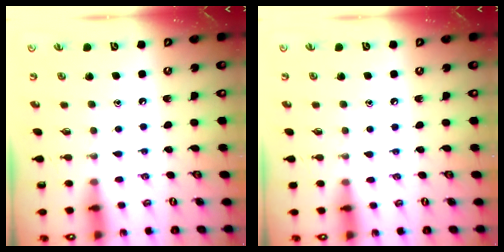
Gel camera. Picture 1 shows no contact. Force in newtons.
{"total": 3.5, "press": 3.5, "slide": 0.5}